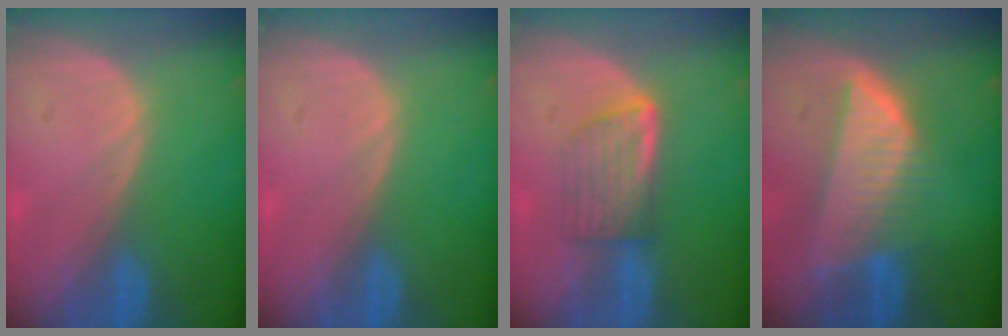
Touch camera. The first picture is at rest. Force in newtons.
{"total": 0.0}
{"total": 5.7, "press": 5.3, "slide": 2.3}
{"total": 8.2, "press": 7.3, "slide": 3.9}